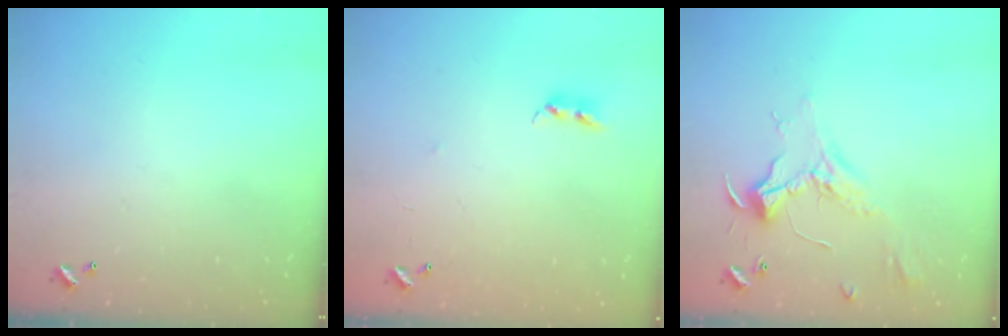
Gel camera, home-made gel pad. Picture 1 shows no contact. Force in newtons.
{"total": 7.4, "press": 7.4, "slide": 0.5}
{"total": 2.3, "press": 2.2, "slide": 0.9}